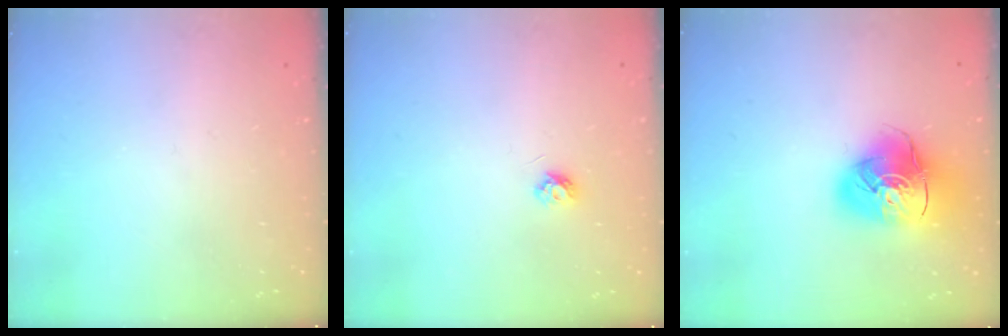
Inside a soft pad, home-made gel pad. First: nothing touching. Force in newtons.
{"total": 3.9, "press": 3.9, "slide": 0.6}
{"total": 14.9, "press": 14.7, "slide": 2.1}